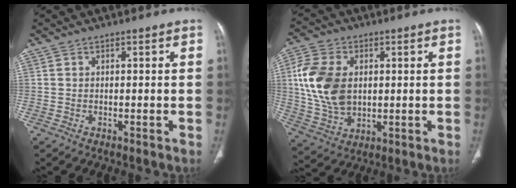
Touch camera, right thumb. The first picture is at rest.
{"total": 14.4, "force": [1.9, 9.9, 10.3], "torque": [-0.195, -0.001, 0.040]}